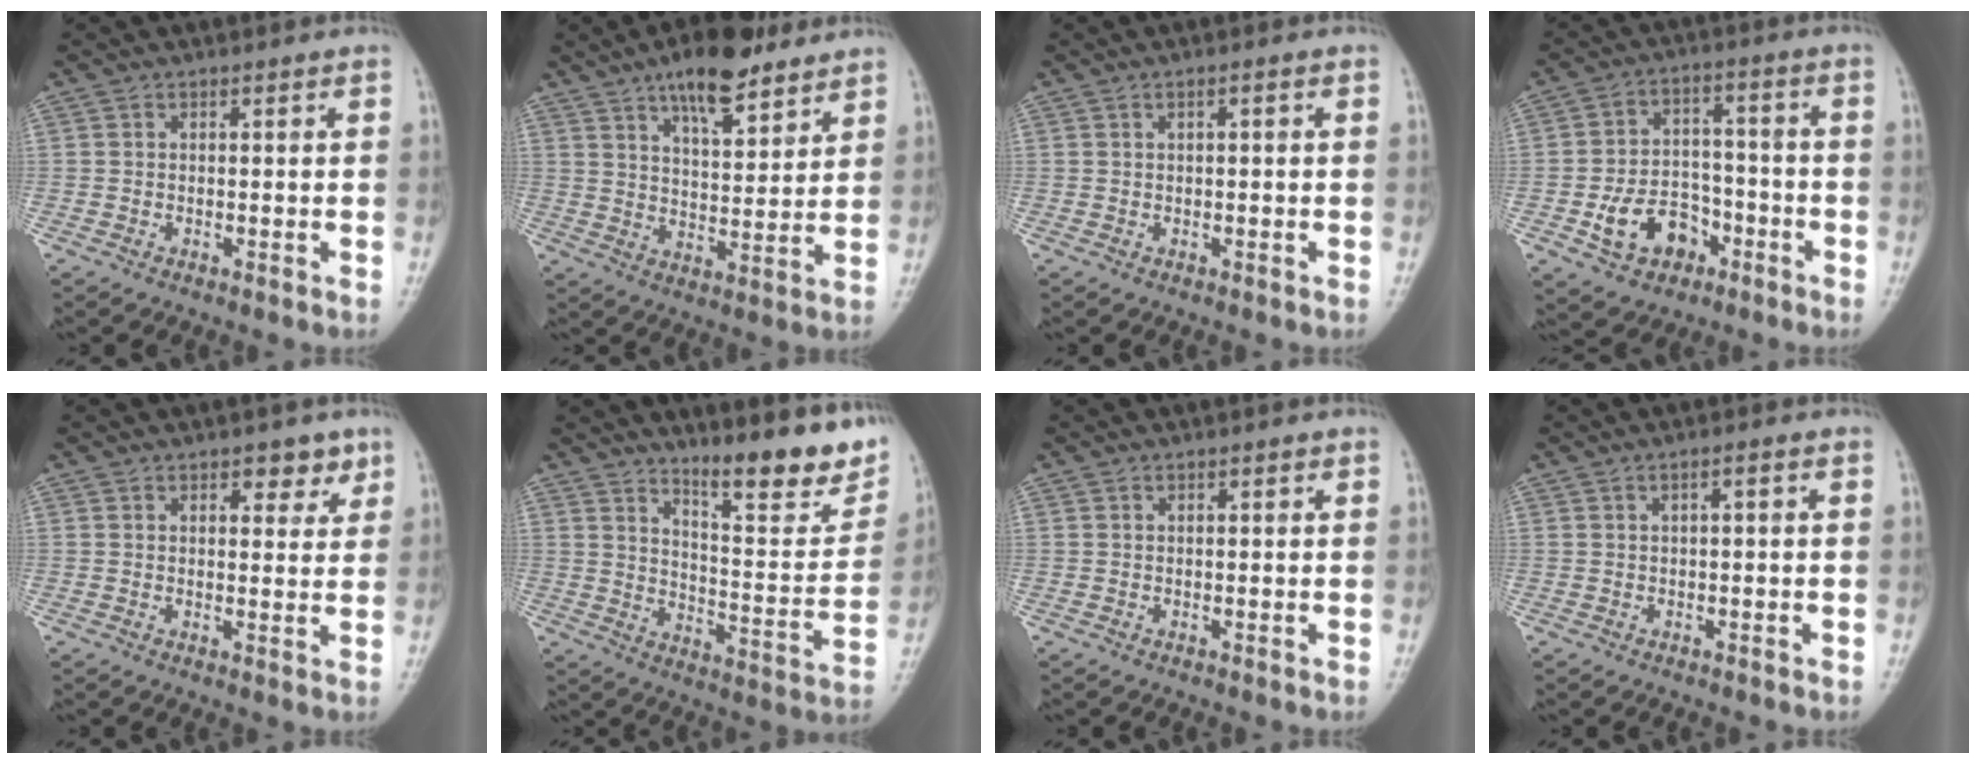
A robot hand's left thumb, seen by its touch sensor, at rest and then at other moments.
{"total": 12.6, "force": [8.4, 4.6, 8.2], "torque": [-0.102, -0.042, 0.133]}
{"total": 1.0, "force": [0.1, 0.2, 1.0], "torque": [-0.016, 0.006, 0.003]}
{"total": 10.7, "force": [-4.8, 7.8, 5.5], "torque": [-0.069, 0.041, -0.076]}
{"total": 4.3, "force": [2.5, 2.3, 2.6], "torque": [-0.003, -0.010, 0.029]}
{"total": 16.9, "force": [11.2, 4.4, 11.9], "torque": [-0.118, -0.074, 0.172]}
{"total": 0.5, "force": [0.2, 0.1, 0.5], "torque": [-0.008, 0.002, 0.003]}
{"total": 1.2, "force": [0.2, 0.2, 1.2], "torque": [-0.020, 0.007, 0.004]}